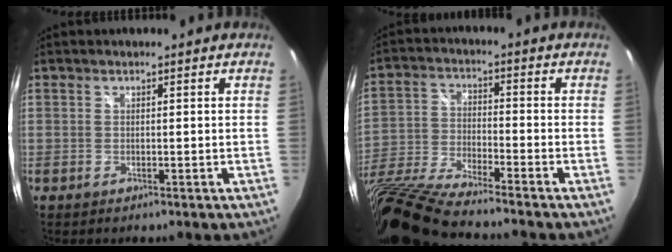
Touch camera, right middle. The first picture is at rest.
{"total": 17.1, "force": [-14.2, 1.6, 9.4], "torque": [-0.204, -0.040, -0.277]}